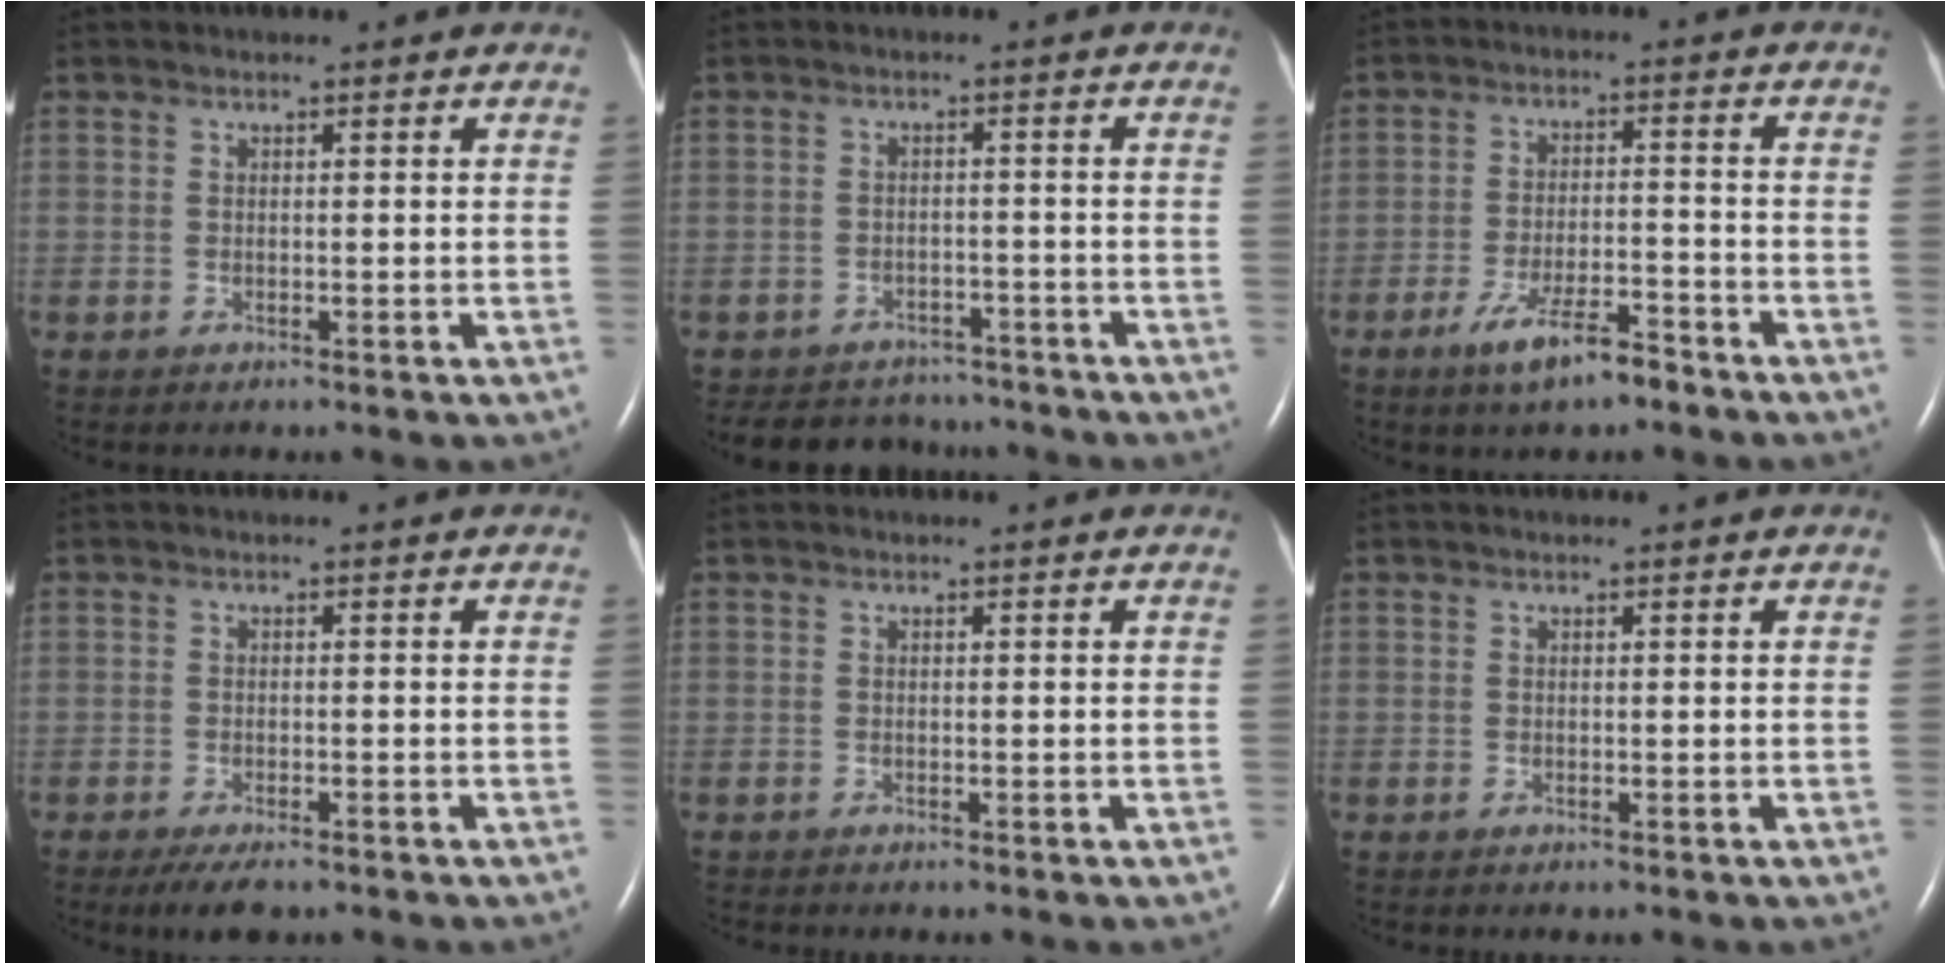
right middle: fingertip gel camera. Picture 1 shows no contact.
{"total": 8.8, "force": [-8.1, 3.4, 1.1], "torque": [-0.019, 0.009, -0.104]}
{"total": 7.3, "force": [-5.2, 1.5, 5.0], "torque": [-0.097, -0.006, -0.087]}
{"total": 3.9, "force": [-2.7, 1.1, 2.5], "torque": [-0.045, -0.008, -0.042]}
{"total": 0.0}
{"total": 0.0}